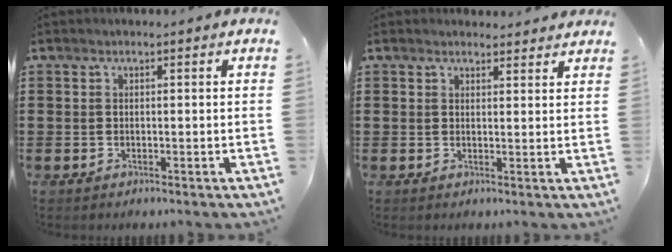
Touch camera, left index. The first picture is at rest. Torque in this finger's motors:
{"motor_torque": [1.27, -0.73, 0.23, 0.02]}